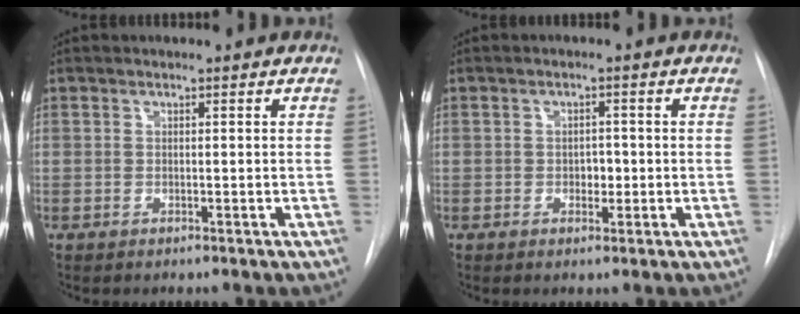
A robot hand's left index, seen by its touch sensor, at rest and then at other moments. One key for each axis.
{"total": 2.2, "fx": -1.3, "fy": 1.2, "fz": 1.3, "tx": -0.015, "ty": -0.002, "tz": -0.018}